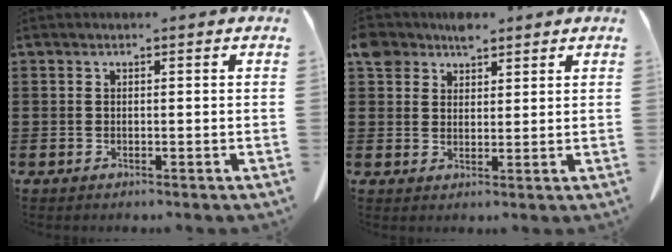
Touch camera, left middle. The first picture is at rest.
{"total": 4.8, "force": [3.7, 2.7, 1.6], "torque": [-0.037, 0.005, 0.071]}